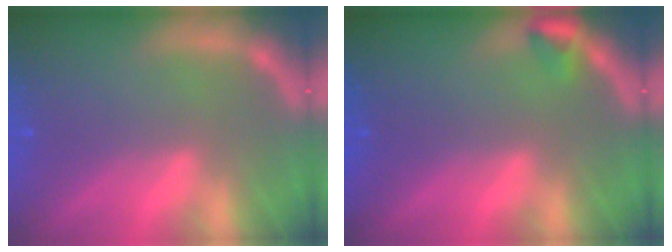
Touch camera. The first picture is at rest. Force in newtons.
{"total": 1.5}